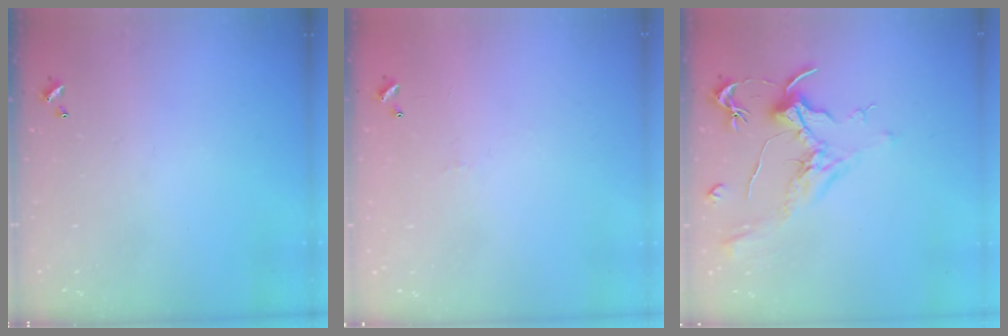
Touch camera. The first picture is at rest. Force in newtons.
{"total": 6.5, "press": 6.4, "slide": 0.7}
{"total": 2.1, "press": 2.0, "slide": 0.8}